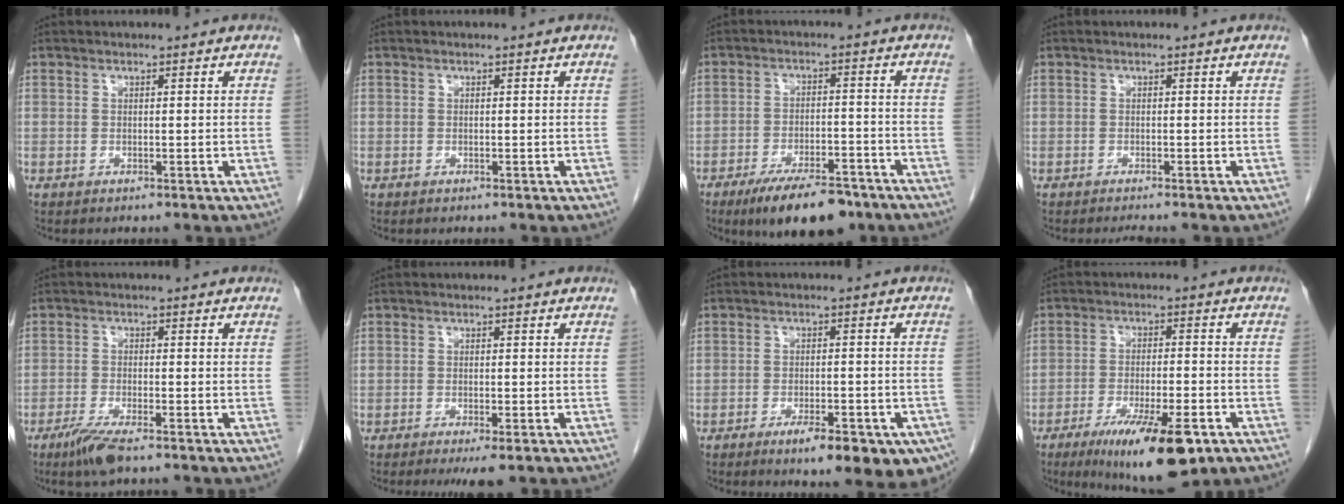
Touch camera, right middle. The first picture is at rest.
{"total": 0.0}
{"total": 11.0, "force": [-8.1, 3.6, 6.5], "torque": [-0.098, -0.007, -0.130]}
{"total": 1.7, "force": [-1.5, -0.1, 0.7], "torque": [-0.011, -0.003, -0.020]}
{"total": 5.0, "force": [-3.5, 0.6, 3.5], "torque": [-0.075, -0.013, -0.065]}
{"total": 3.3, "force": [-2.1, 0.5, 2.5], "torque": [-0.033, -0.009, -0.029]}
{"total": 12.3, "force": [-7.7, 3.7, 8.9], "torque": [-0.067, 0.005, -0.100]}
{"total": 13.3, "force": [-7.7, 2.6, 10.5], "torque": [-0.157, -0.024, -0.117]}